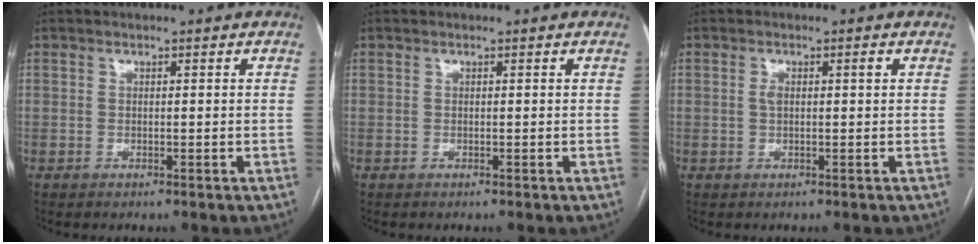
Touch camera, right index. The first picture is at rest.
{"total": 0.0}
{"total": 2.0, "force": [0.4, 0.6, 1.9], "torque": [-0.040, 0.010, 0.010]}